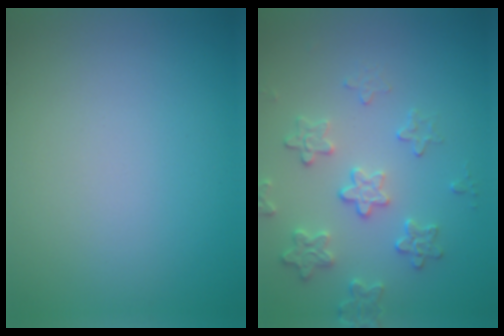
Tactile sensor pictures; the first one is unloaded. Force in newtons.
{"total": 3.1, "press": 3.0, "slide": 0.5}